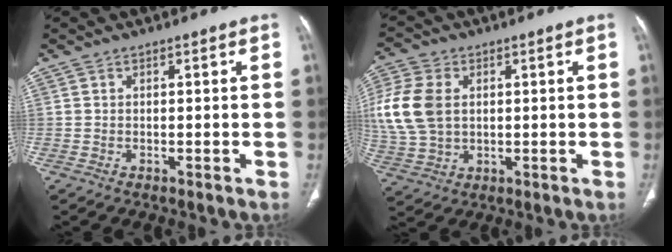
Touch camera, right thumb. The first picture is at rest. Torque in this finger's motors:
{"motor_torque": [0.08, 0.16, 0.80, -0.41, 0.15]}